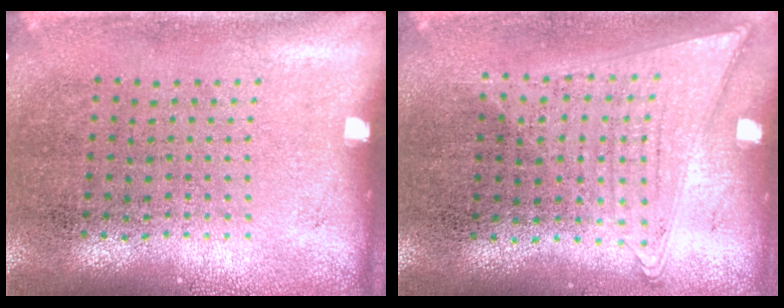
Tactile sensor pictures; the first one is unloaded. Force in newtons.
{"total": 1.0, "press": 1.0, "slide": 0.3}